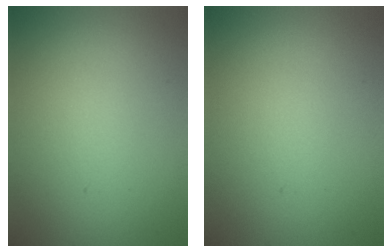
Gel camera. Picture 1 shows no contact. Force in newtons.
{"total": 0.0}